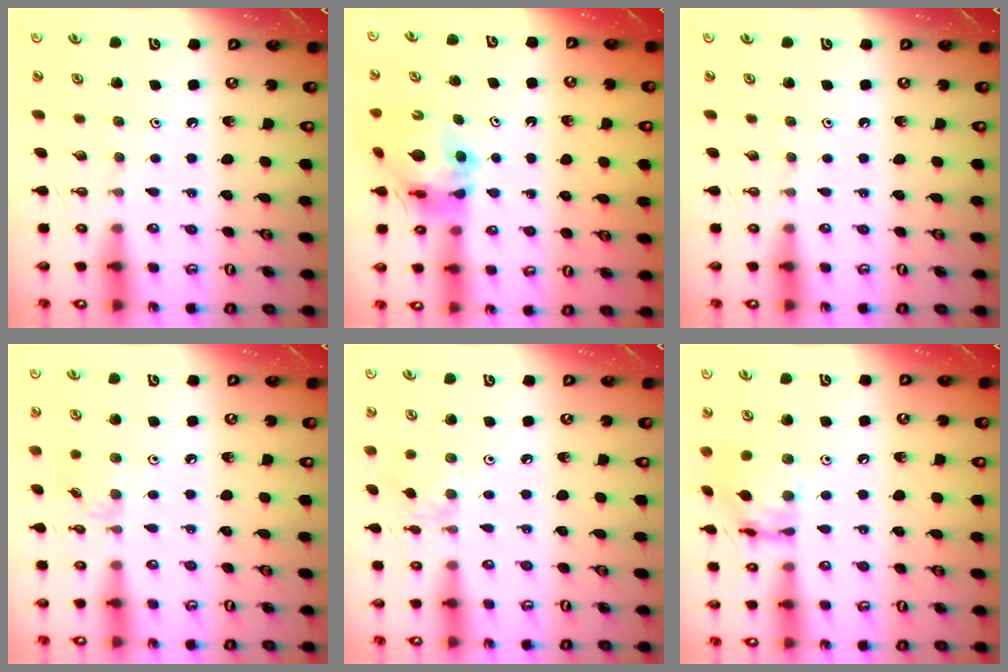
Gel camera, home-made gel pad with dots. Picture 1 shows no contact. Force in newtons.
{"total": 11.5, "press": 11.4, "slide": 1.3}
{"total": 0.0}
{"total": 2.5, "press": 2.4, "slide": 0.4}
{"total": 2.7, "press": 2.7, "slide": 0.6}
{"total": 12.2, "press": 12.2, "slide": 1.1}